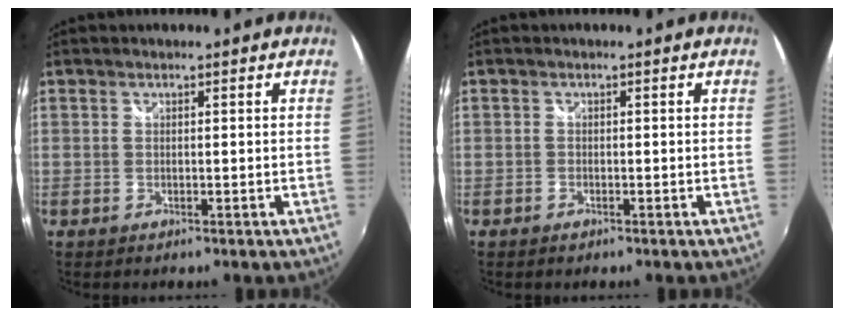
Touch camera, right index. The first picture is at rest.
{"total": 0.9, "force": [-0.7, 0.5, 0.1], "torque": [-0.005, -0.002, -0.014]}